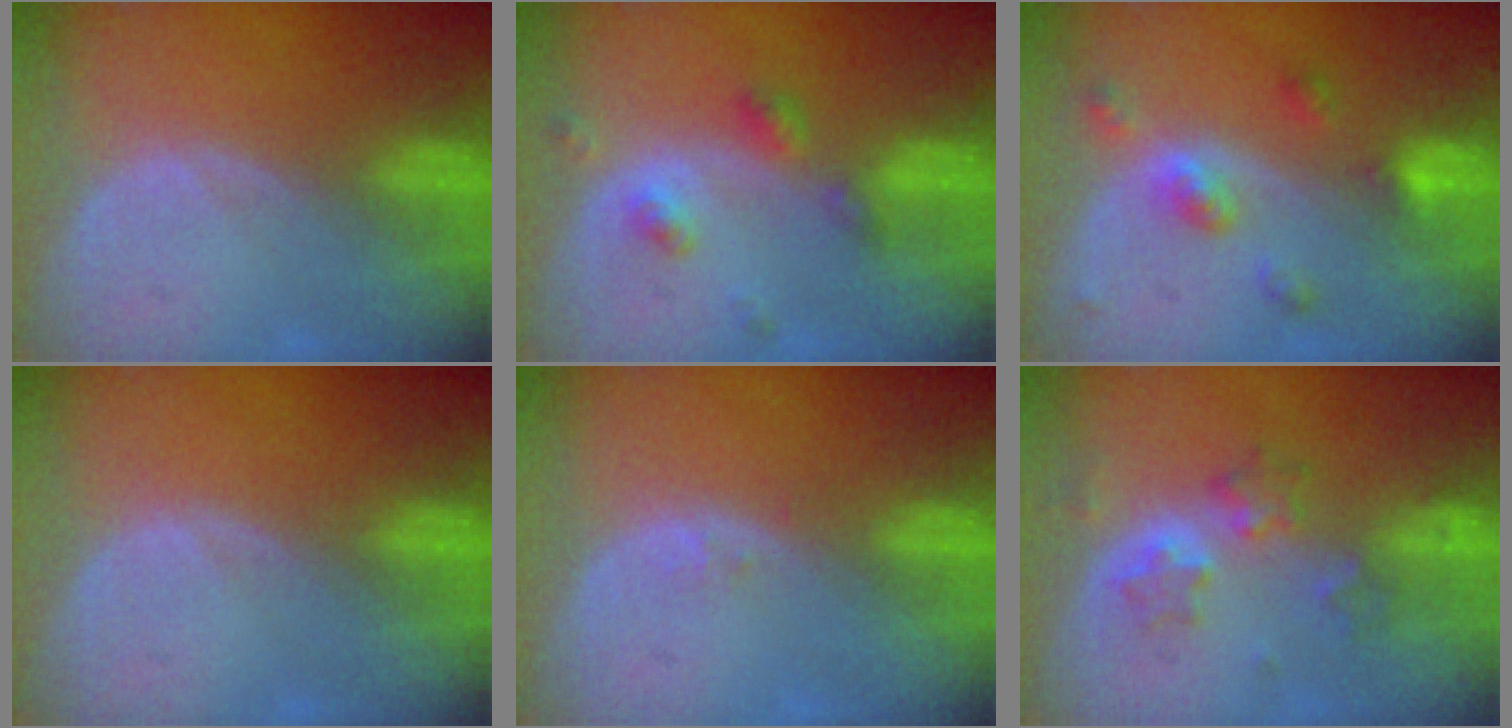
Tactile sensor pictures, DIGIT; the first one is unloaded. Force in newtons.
{"total": 5.0, "press": 4.4, "slide": 2.3}
{"total": 5.2, "press": 4.5, "slide": 2.5}
{"total": 0.0}
{"total": 0.8, "press": 0.6, "slide": 0.5}
{"total": 5.8, "press": 5.4, "slide": 2.0}